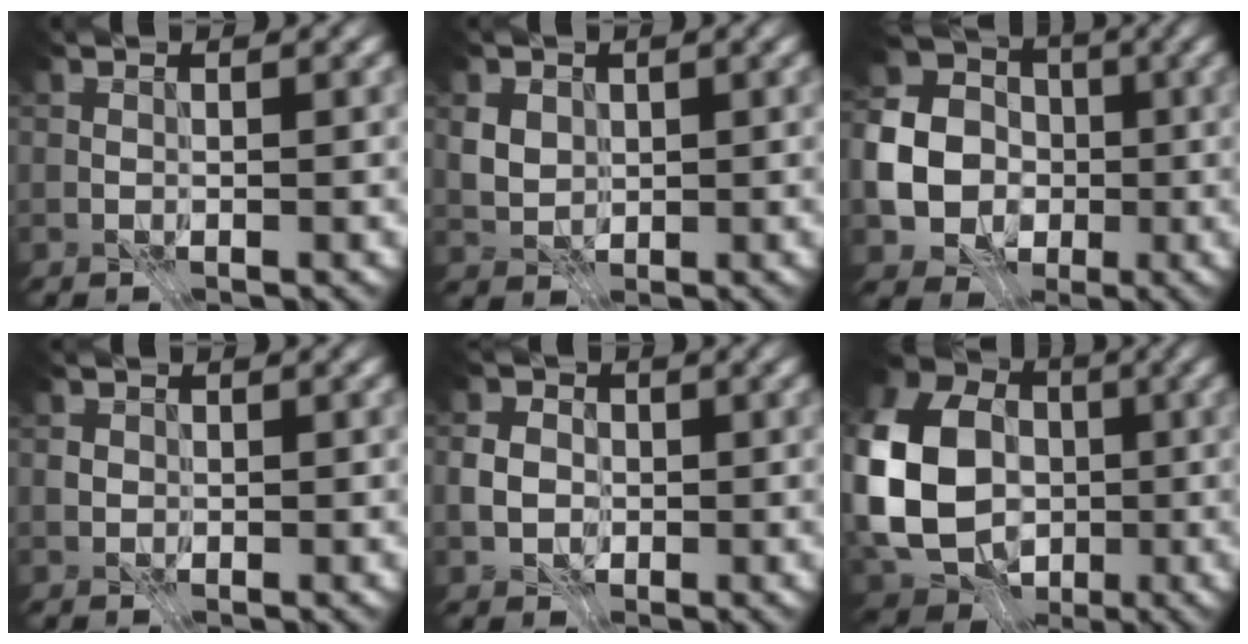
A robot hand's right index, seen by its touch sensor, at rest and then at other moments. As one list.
[{"total": 3.0, "force": [0.6, 2.5, 1.6], "torque": [-0.039, 0.002, 0.018]}, {"total": 9.0, "force": [-1.9, 7.9, 3.8], "torque": [-0.088, -0.013, -0.056]}, {"total": 0.8, "force": [-0.2, 0.8, 0.1], "torque": [-0.001, -0.002, -0.006]}, {"total": 2.6, "force": [-0.8, 2.2, 1.2], "torque": [-0.020, 0.001, -0.019]}, {"total": 14.9, "force": [-1.7, 11.9, 8.8], "torque": [-0.216, 0.001, -0.029]}]